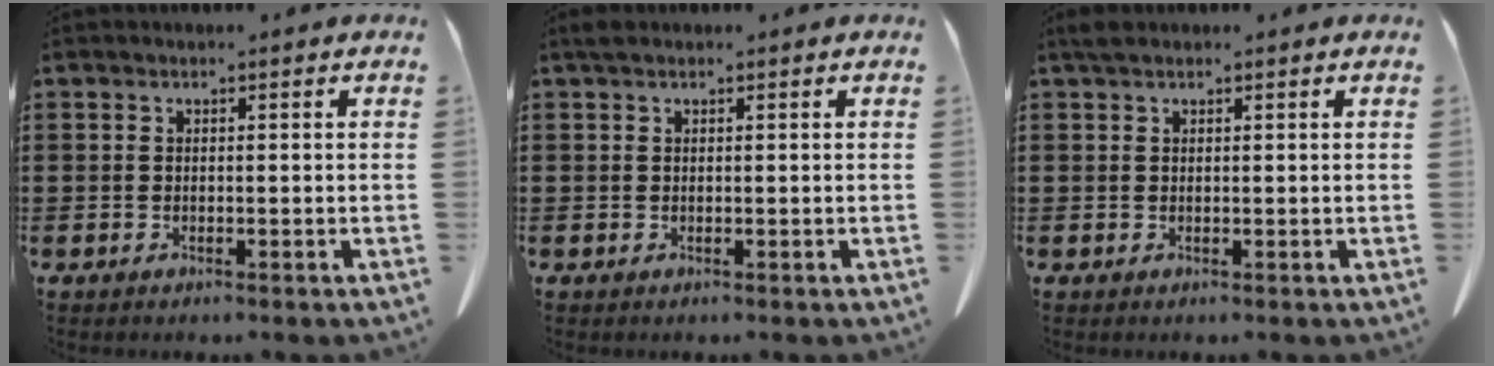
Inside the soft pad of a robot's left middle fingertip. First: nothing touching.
{"total": 0.9, "force": [0.6, 0.5, 0.5], "torque": [-0.012, 0.002, 0.012]}
{"total": 1.3, "force": [1.0, 0.5, 0.6], "torque": [-0.015, 0.001, 0.020]}